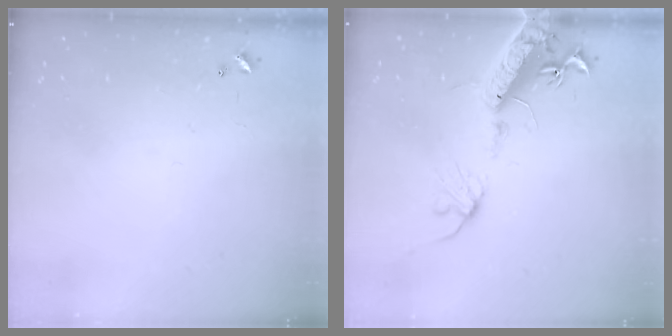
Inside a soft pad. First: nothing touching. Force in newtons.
{"total": 16.6, "press": 16.2, "slide": 3.8}